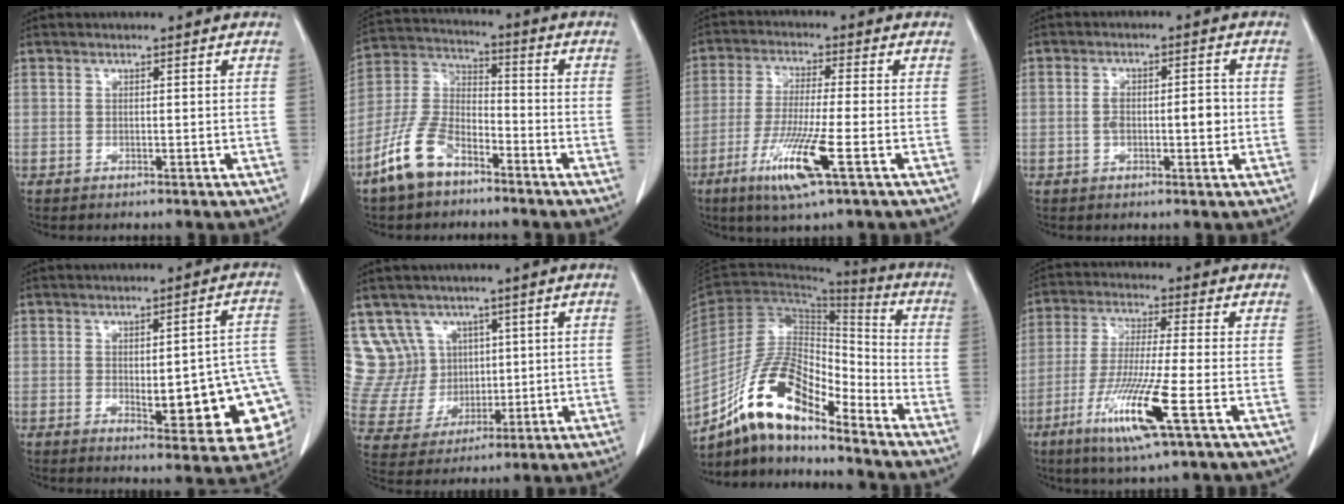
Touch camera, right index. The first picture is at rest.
{"total": 10.7, "force": [-7.0, 5.1, 6.3], "torque": [-0.152, 0.005, -0.144]}
{"total": 10.4, "force": [-4.6, 0.0, 9.3], "torque": [-0.187, -0.026, -0.087]}
{"total": 5.0, "force": [-0.5, 1.9, 4.6], "torque": [-0.086, 0.010, -0.006]}
{"total": 16.1, "force": [-2.8, 4.0, 15.3], "torque": [-0.125, 0.019, -0.017]}
{"total": 10.5, "force": [5.3, 8.9, 1.4], "torque": [-0.050, 0.051, 0.125]}
{"total": 14.5, "force": [-10.8, 4.1, 8.8], "torque": [-0.166, 0.021, -0.198]}
{"total": 11.8, "force": [-5.1, -0.4, 10.6], "torque": [-0.217, -0.028, -0.098]}